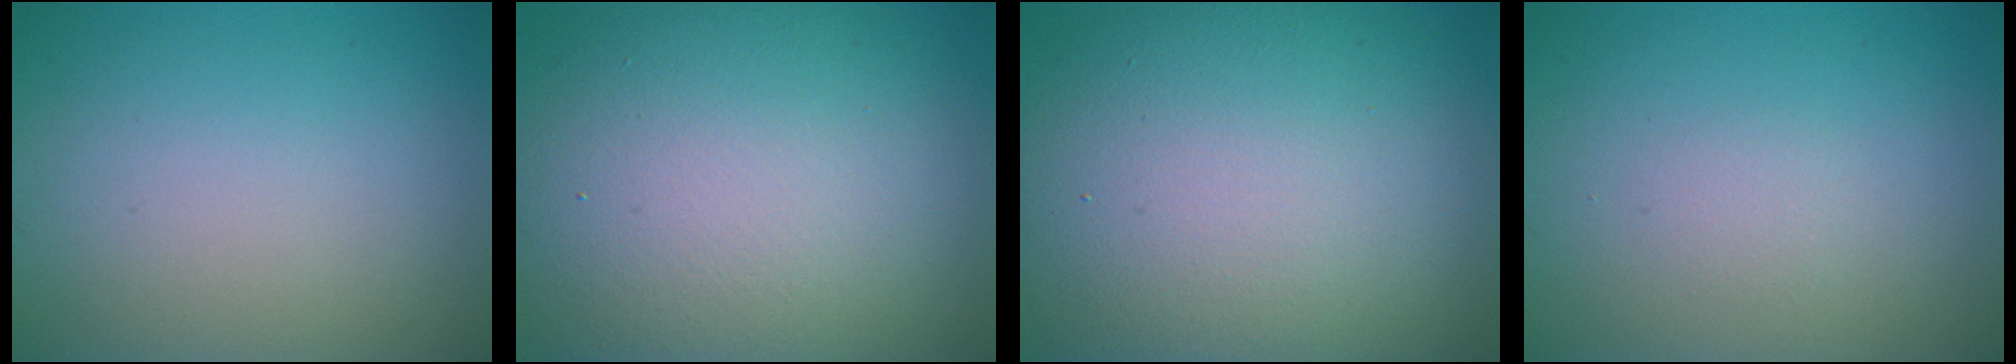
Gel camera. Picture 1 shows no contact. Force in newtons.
{"total": 15.4, "press": 15.3, "slide": 1.0}
{"total": 16.1, "press": 16.1, "slide": 0.6}
{"total": 0.8, "press": 0.7, "slide": 0.1}